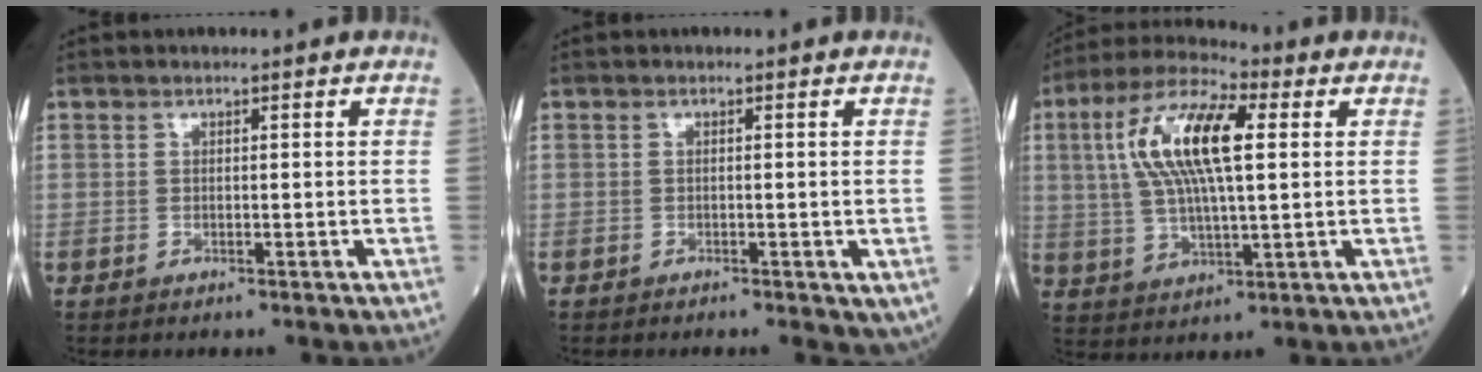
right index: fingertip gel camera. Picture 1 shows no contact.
{"total": 2.6, "force": [-1.2, 1.1, 2.1], "torque": [-0.014, -0.003, -0.019]}
{"total": 13.9, "force": [3.1, 3.8, 13.0], "torque": [-0.267, 0.023, 0.053]}